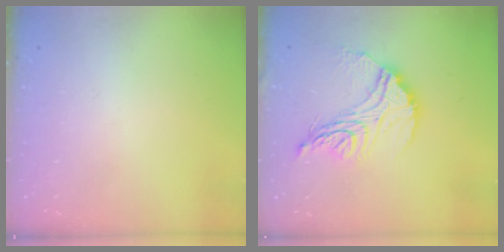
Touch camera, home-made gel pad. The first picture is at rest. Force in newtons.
{"total": 16.8, "press": 16.8, "slide": 1.2}